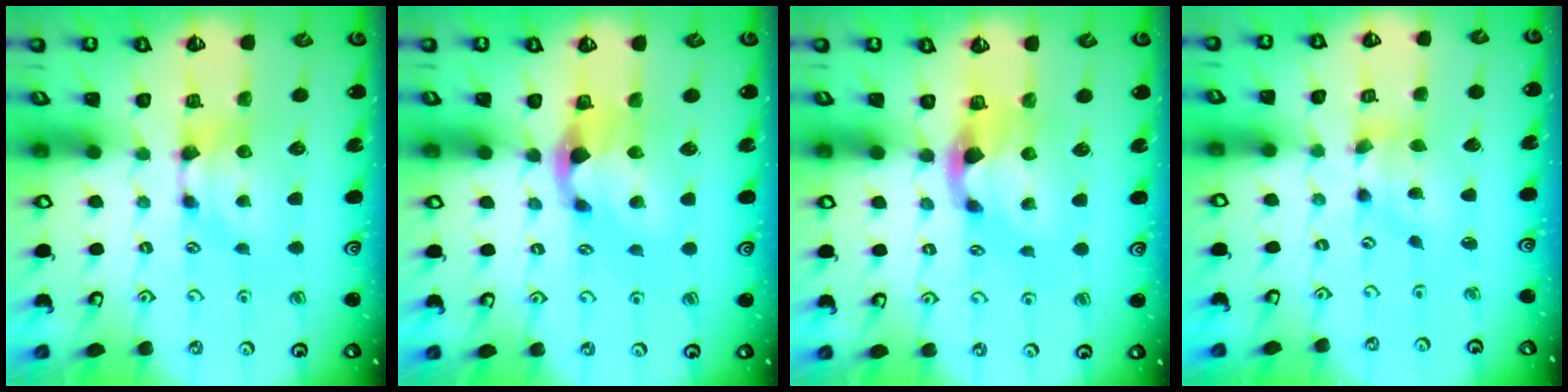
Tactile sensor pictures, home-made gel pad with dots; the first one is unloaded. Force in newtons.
{"total": 2.5, "press": 2.1, "slide": 1.4}
{"total": 2.3, "press": 1.9, "slide": 1.3}
{"total": 3.5, "press": 3.1, "slide": 1.6}